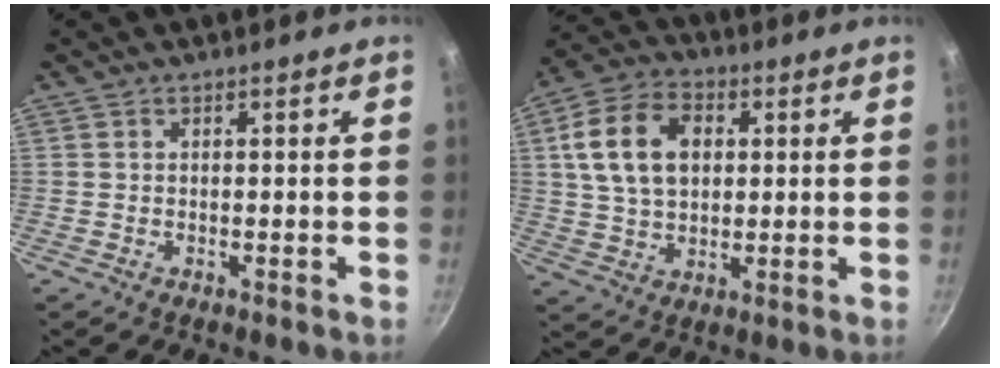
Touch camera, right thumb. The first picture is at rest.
{"total": 13.7, "force": [3.0, 9.5, 9.4], "torque": [-0.155, 0.009, 0.047]}